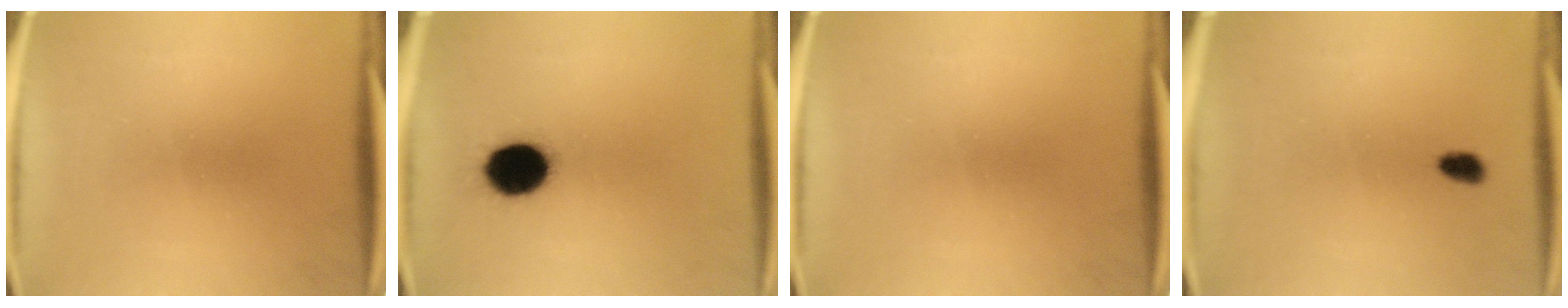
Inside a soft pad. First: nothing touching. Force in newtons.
{"total": 11.6}
{"total": 0.0}
{"total": 2.2}